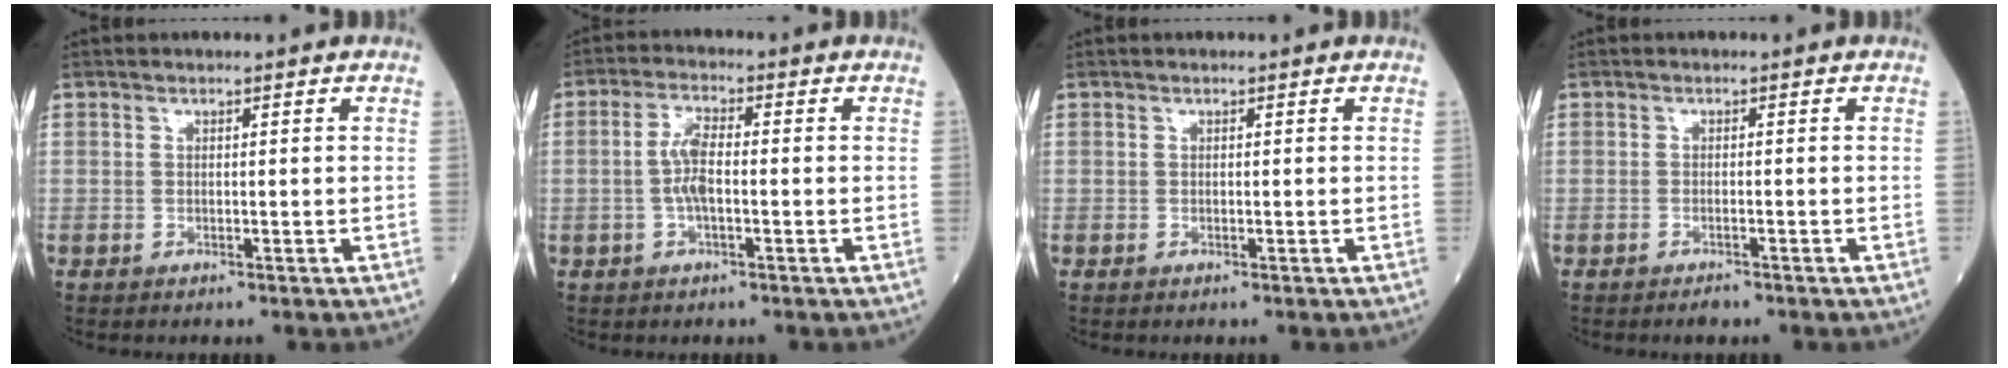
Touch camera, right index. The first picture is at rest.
{"total": 4.7, "force": [-0.5, 1.3, 4.5], "torque": [-0.099, 0.006, -0.012]}
{"total": 0.0}
{"total": 1.4, "force": [-1.0, 0.5, 0.8], "torque": [-0.015, -0.001, -0.013]}